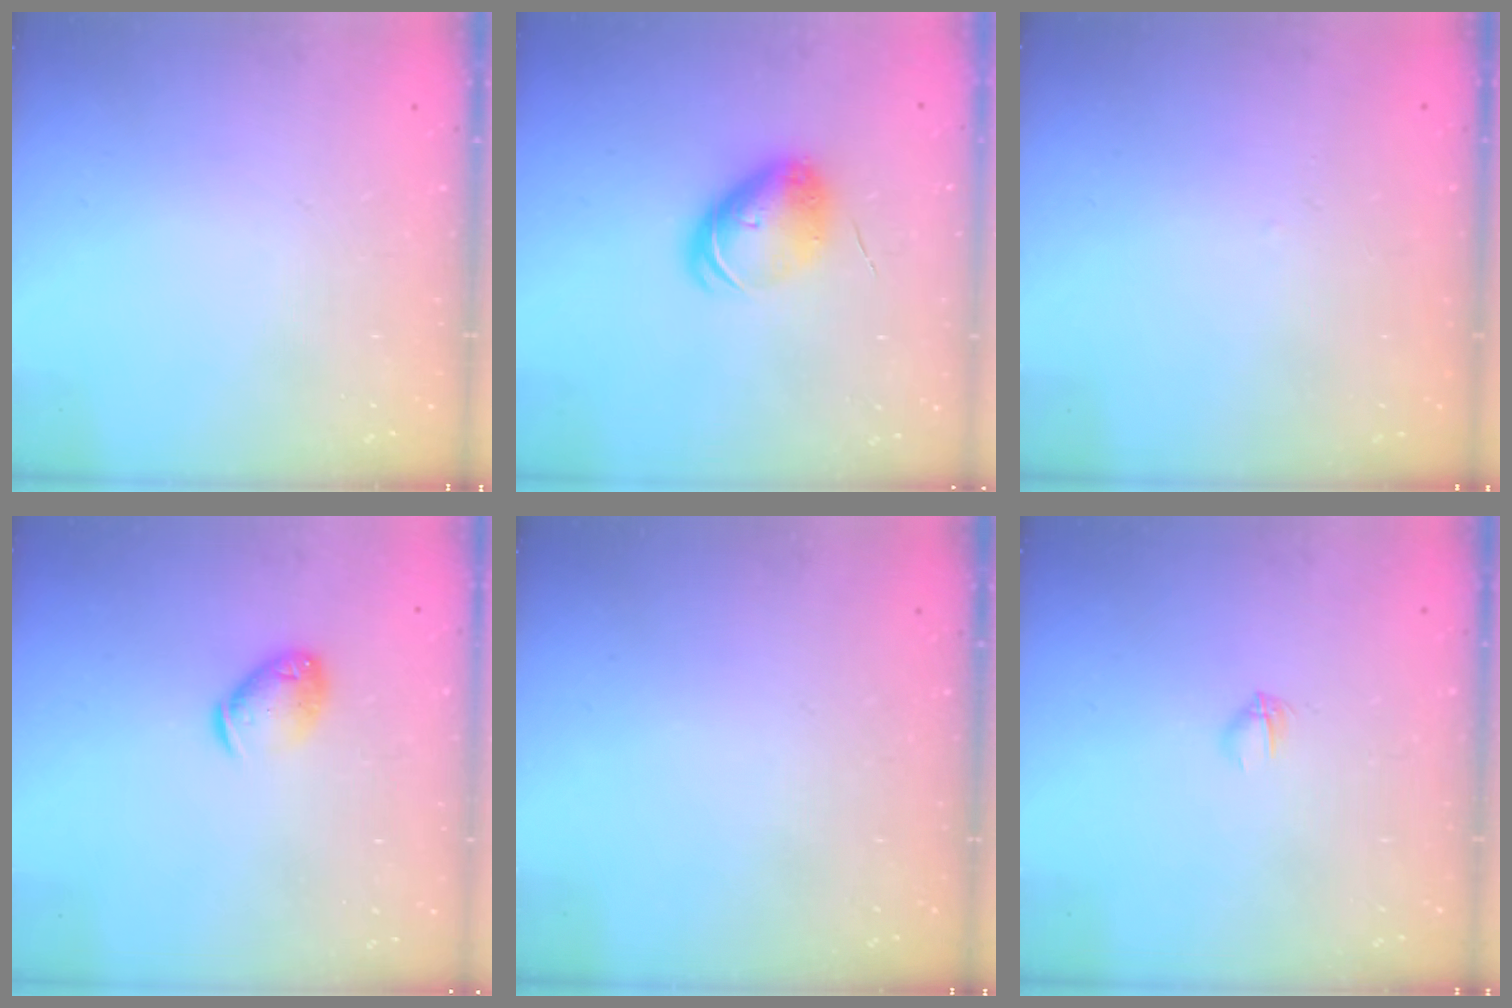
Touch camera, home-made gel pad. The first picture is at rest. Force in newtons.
{"total": 7.2, "press": 7.1, "slide": 1.2}
{"total": 1.6, "press": 1.6, "slide": 0.3}
{"total": 8.4, "press": 8.3, "slide": 1.3}
{"total": 0.0}
{"total": 2.3, "press": 2.2, "slide": 0.8}